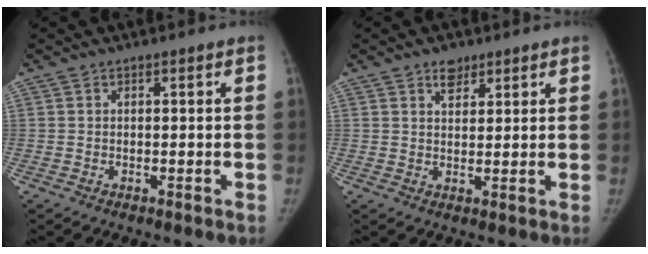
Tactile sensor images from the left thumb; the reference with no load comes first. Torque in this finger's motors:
{"motor_torque": [0.10, -0.19, 0.35, -0.24, 0.03]}